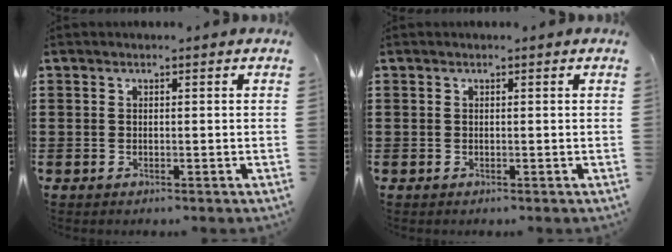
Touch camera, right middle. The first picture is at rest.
{"total": 0.0}